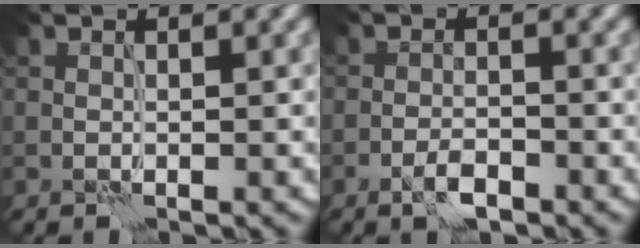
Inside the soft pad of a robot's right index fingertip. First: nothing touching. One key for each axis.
{"total": 2.3, "fx": -1.5, "fy": 0.7, "fz": 1.5, "tx": -0.028, "ty": 0.003, "tz": -0.032}